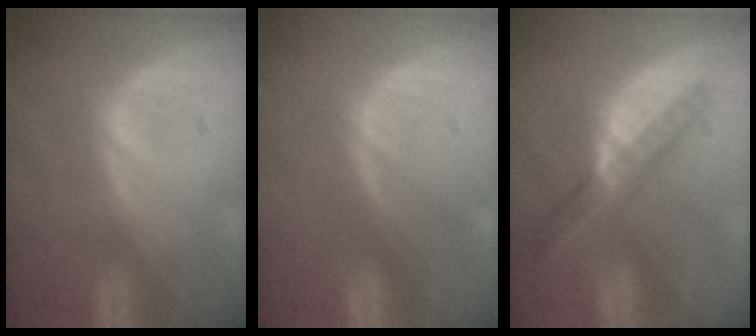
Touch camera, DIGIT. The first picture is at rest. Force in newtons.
{"total": 0.0}
{"total": 7.0, "press": 5.9, "slide": 3.7}